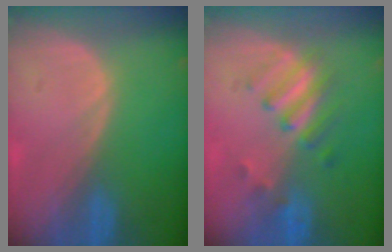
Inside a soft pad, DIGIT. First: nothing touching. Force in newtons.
{"total": 5.1, "press": 5.0, "slide": 1.0}